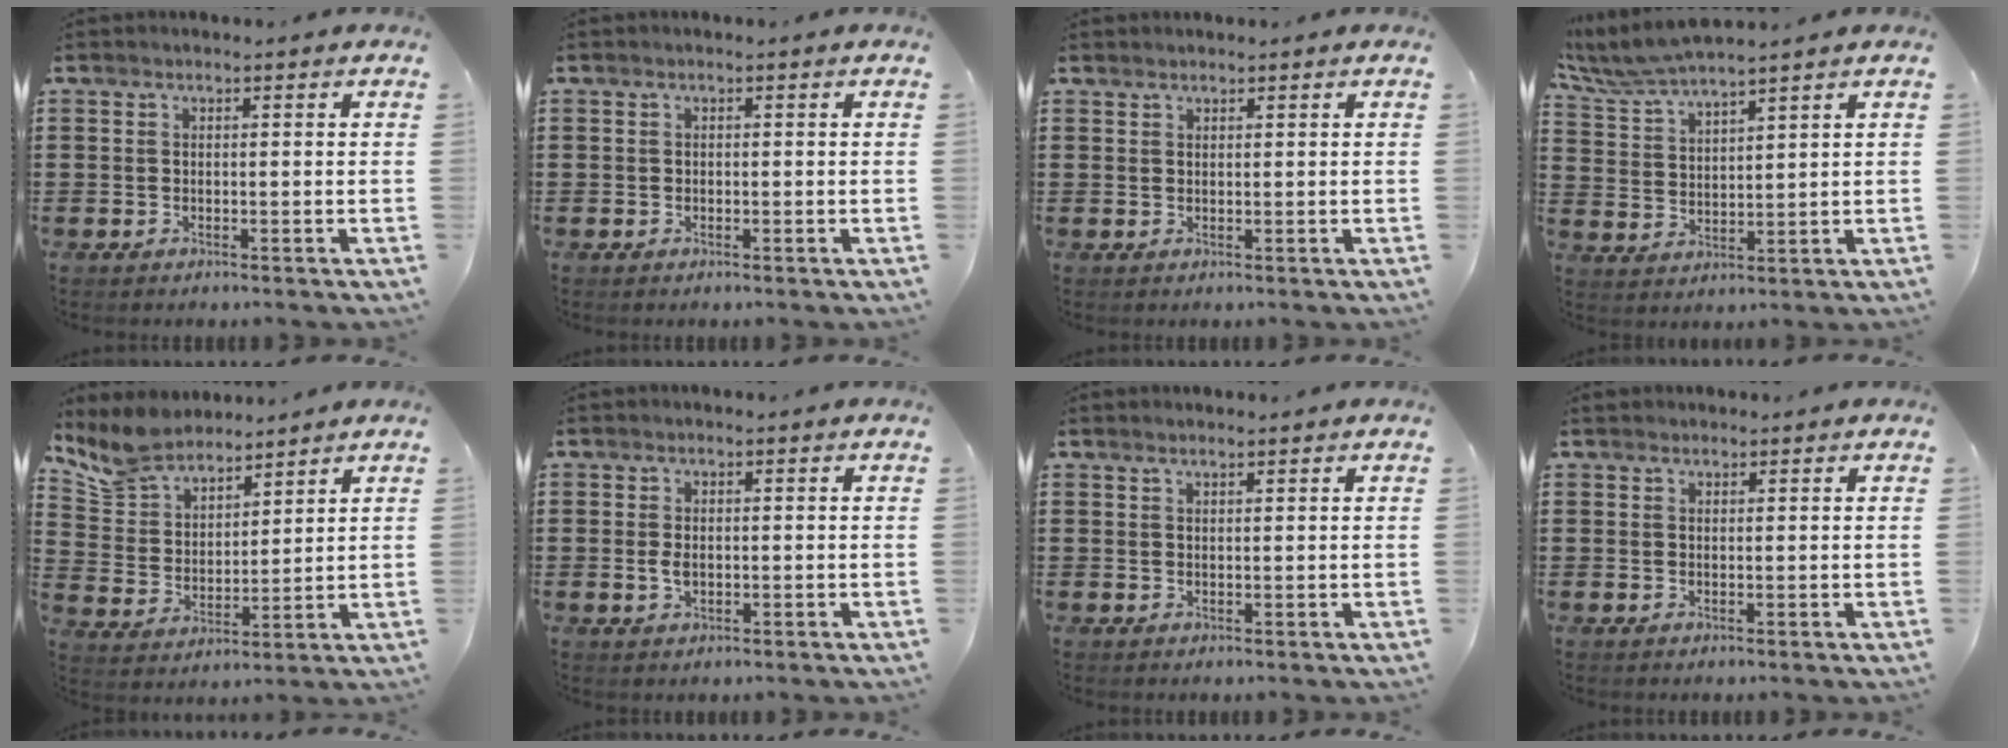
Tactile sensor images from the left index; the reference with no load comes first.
{"total": 0.0}
{"total": 0.9, "force": [0.8, 0.2, 0.1], "torque": [-0.003, 0.000, 0.017]}
{"total": 5.5, "force": [5.2, 0.2, 1.7], "torque": [-0.055, -0.025, 0.092]}
{"total": 7.8, "force": [7.2, 2.5, 1.4], "torque": [-0.064, -0.027, 0.137]}
{"total": 2.1, "force": [0.0, 1.2, 1.7], "torque": [-0.043, 0.001, -0.004]}
{"total": 1.0, "force": [0.9, 0.0, 0.4], "torque": [-0.008, 0.000, 0.017]}
{"total": 0.9, "force": [0.8, 0.4, 0.1], "torque": [-0.003, 0.003, 0.016]}